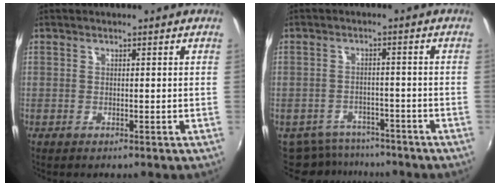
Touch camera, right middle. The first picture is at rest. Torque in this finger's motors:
{"motor_torque": [-0.58, -0.46, -0.14, -0.05]}